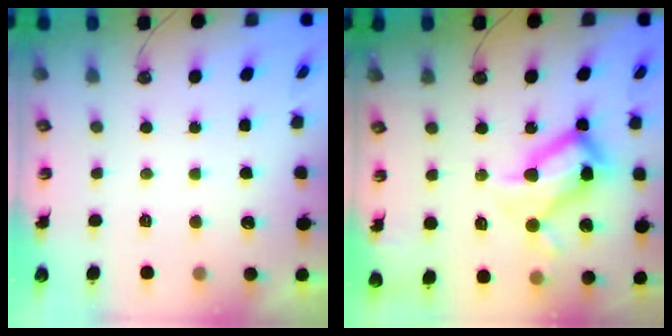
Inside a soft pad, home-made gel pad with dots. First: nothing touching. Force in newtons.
{"total": 22.8, "press": 22.6, "slide": 2.5}